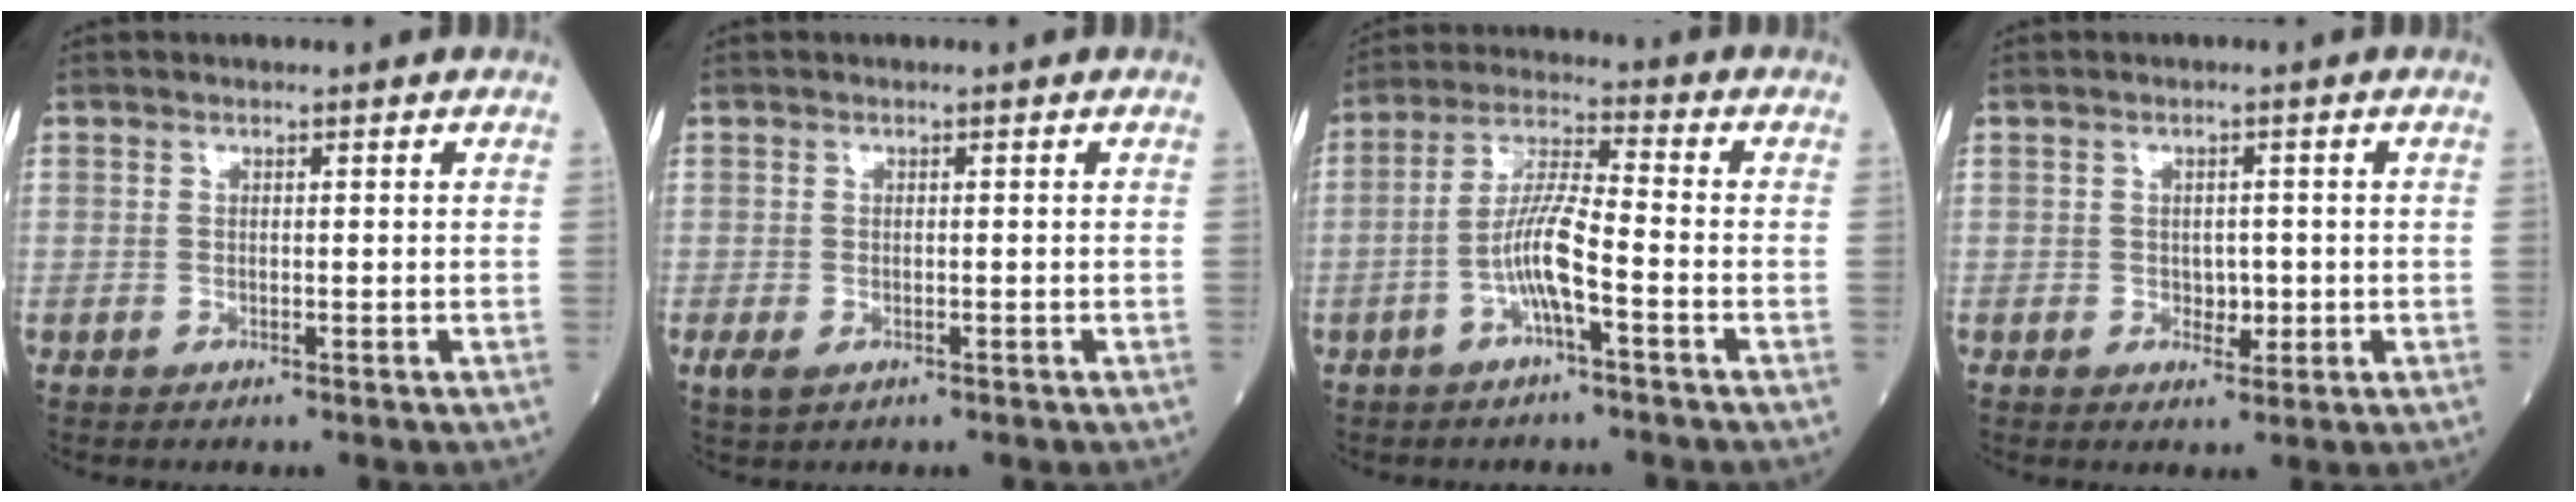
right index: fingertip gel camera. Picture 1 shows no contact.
{"total": 2.5, "force": [-1.2, 1.5, 1.7], "torque": [-0.040, -0.008, -0.014]}
{"total": 7.2, "force": [-2.7, 0.7, 6.6], "torque": [-0.133, 0.015, -0.055]}
{"total": 1.3, "force": [-0.3, 0.9, 0.9], "torque": [-0.008, 0.002, -0.003]}